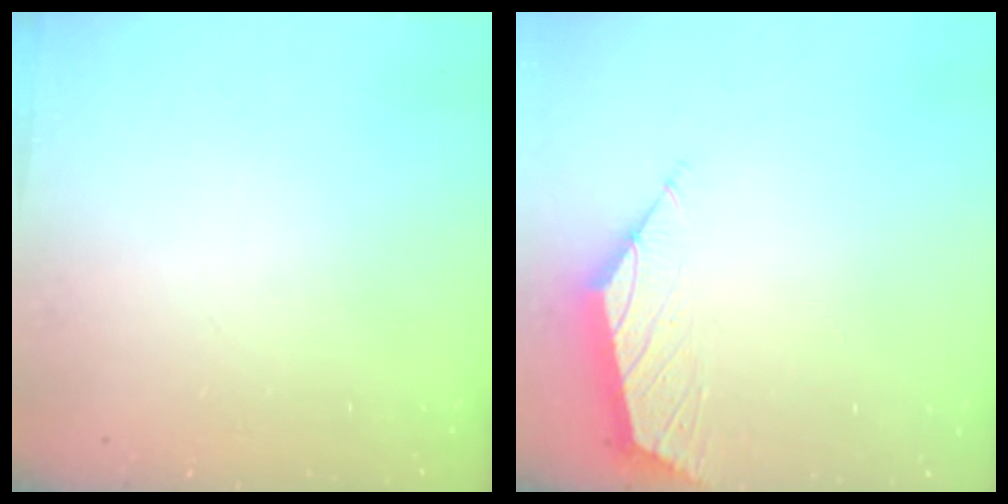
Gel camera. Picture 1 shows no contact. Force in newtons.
{"total": 2.2, "press": 2.1, "slide": 0.5}